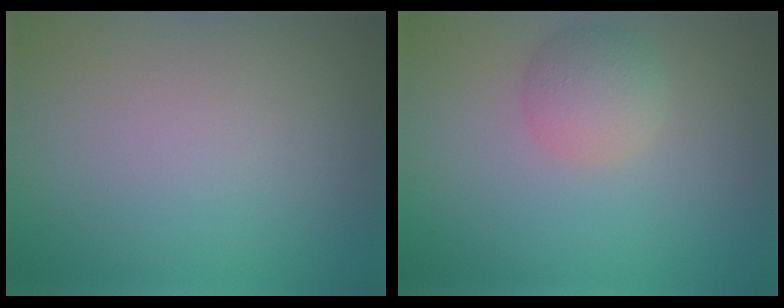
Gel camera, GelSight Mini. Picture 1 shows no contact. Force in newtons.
{"total": 2.8, "press": 2.8, "slide": 0.2}